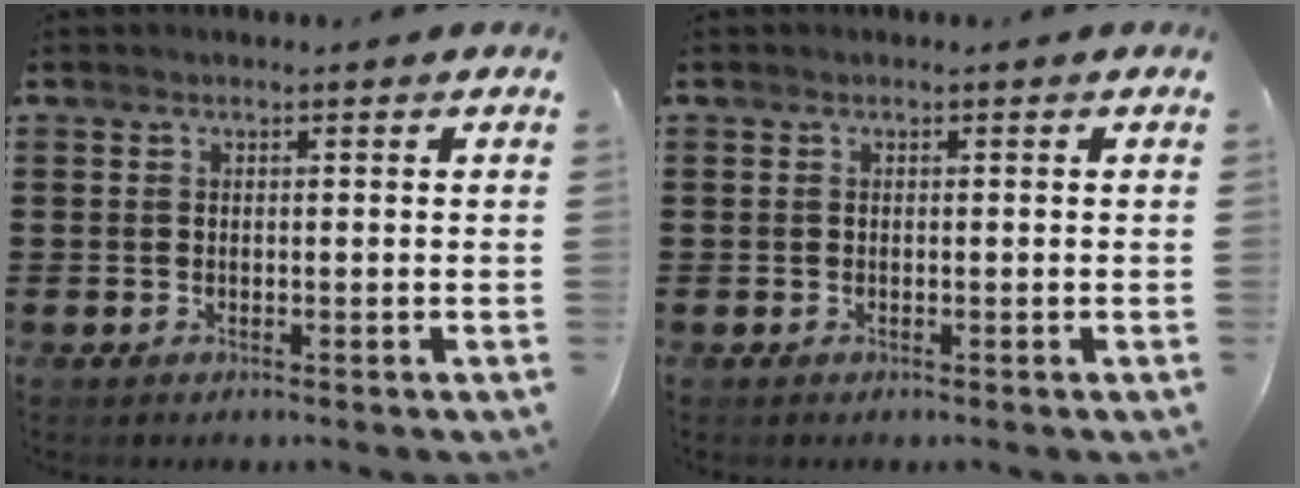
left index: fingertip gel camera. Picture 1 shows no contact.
{"total": 0.0}